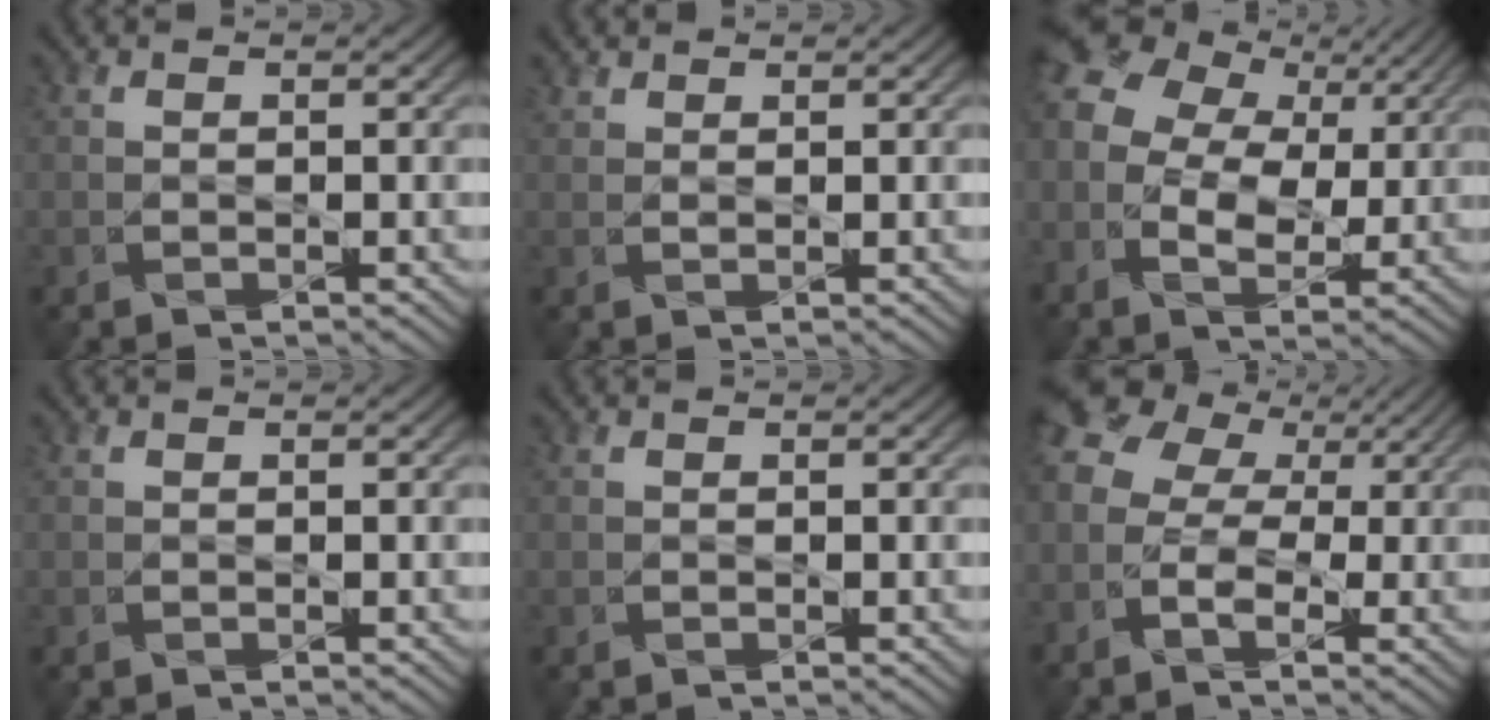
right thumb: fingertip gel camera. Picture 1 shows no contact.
{"total": 1.4, "force": [1.3, 0.2, 0.3], "torque": [-0.012, 0.006, 0.032]}
{"total": 12.9, "force": [3.0, 9.1, 8.6], "torque": [-0.213, 0.008, 0.060]}
{"total": 0.0}
{"total": 0.0}
{"total": 9.3, "force": [0.5, 6.8, 6.3], "torque": [-0.153, 0.017, -0.001]}